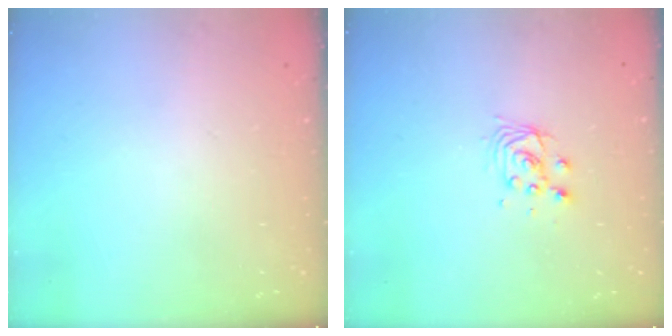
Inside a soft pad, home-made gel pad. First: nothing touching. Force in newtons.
{"total": 5.3, "press": 5.3, "slide": 0.4}